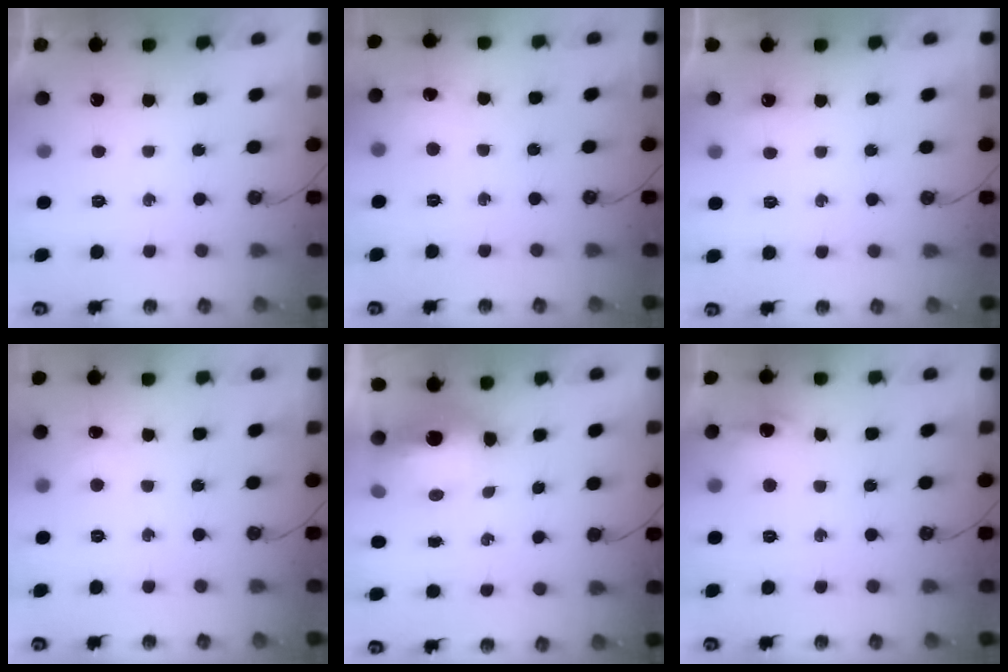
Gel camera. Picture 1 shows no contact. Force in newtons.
{"total": 5.9, "press": 5.9, "slide": 0.6}
{"total": 2.8, "press": 2.8, "slide": 0.4}
{"total": 3.9, "press": 3.8, "slide": 0.7}
{"total": 9.4, "press": 9.3, "slide": 1.5}
{"total": 8.0, "press": 8.0, "slide": 0.8}